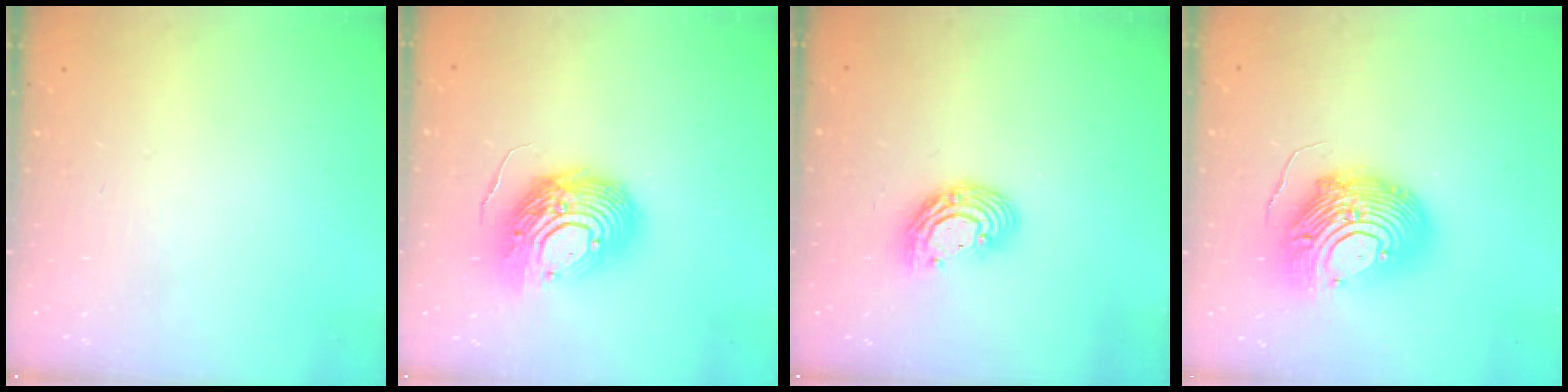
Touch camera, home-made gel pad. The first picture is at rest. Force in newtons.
{"total": 17.1, "press": 16.9, "slide": 2.7}
{"total": 10.8, "press": 10.8, "slide": 0.9}
{"total": 21.5, "press": 21.4, "slide": 2.2}